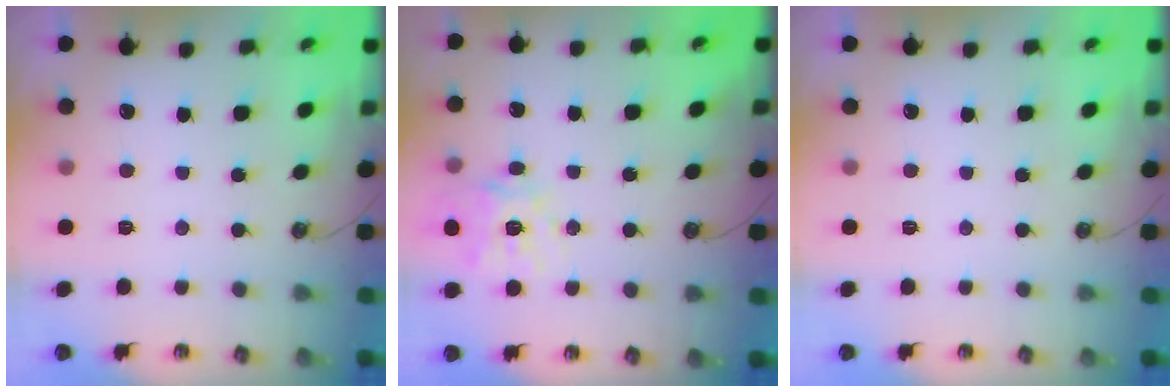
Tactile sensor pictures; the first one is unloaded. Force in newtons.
{"total": 15.5, "press": 15.4, "slide": 1.8}
{"total": 0.0}